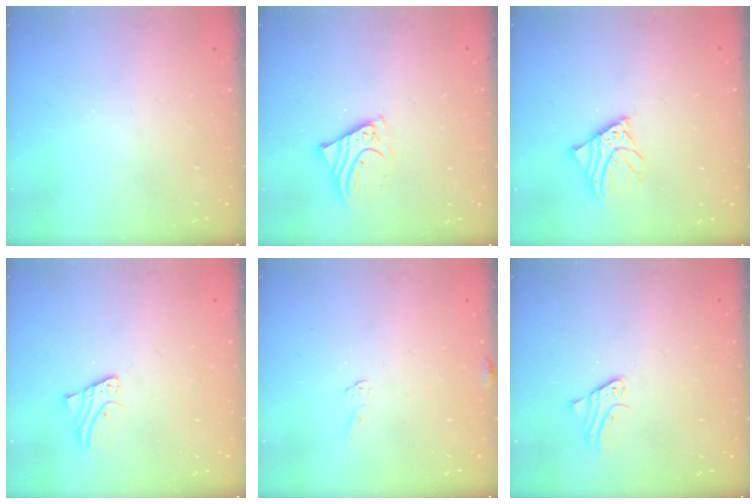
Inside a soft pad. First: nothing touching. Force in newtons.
{"total": 6.4, "press": 6.3, "slide": 0.7}
{"total": 6.3, "press": 6.2, "slide": 0.5}
{"total": 2.1, "press": 2.1, "slide": 0.0}
{"total": 5.0, "press": 5.0, "slide": 0.3}
{"total": 1.8, "press": 1.7, "slide": 0.1}